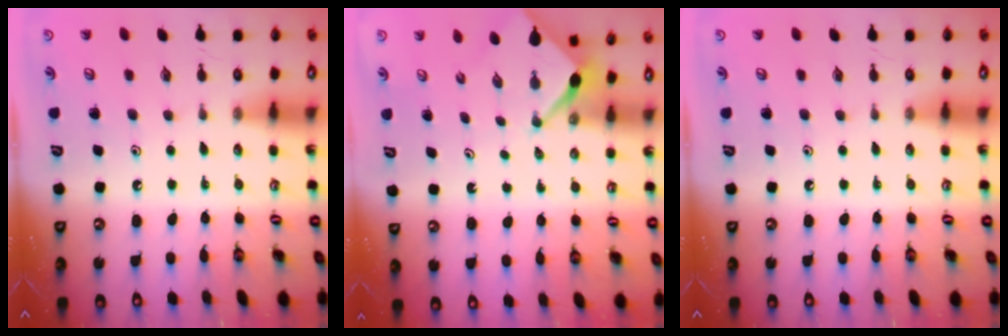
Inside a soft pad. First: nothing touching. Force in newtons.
{"total": 2.7, "press": 2.6, "slide": 0.3}
{"total": 0.0}